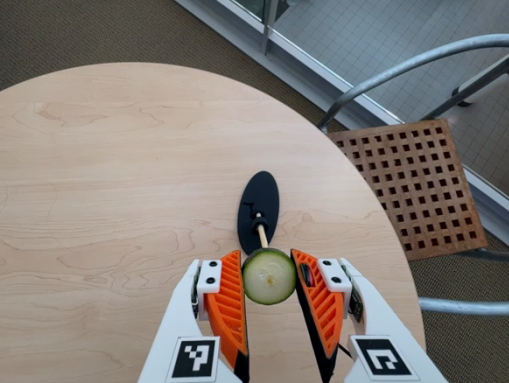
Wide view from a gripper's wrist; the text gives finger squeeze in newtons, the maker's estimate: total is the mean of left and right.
{"total": 7.5, "left": 7.4, "right": 7.5}